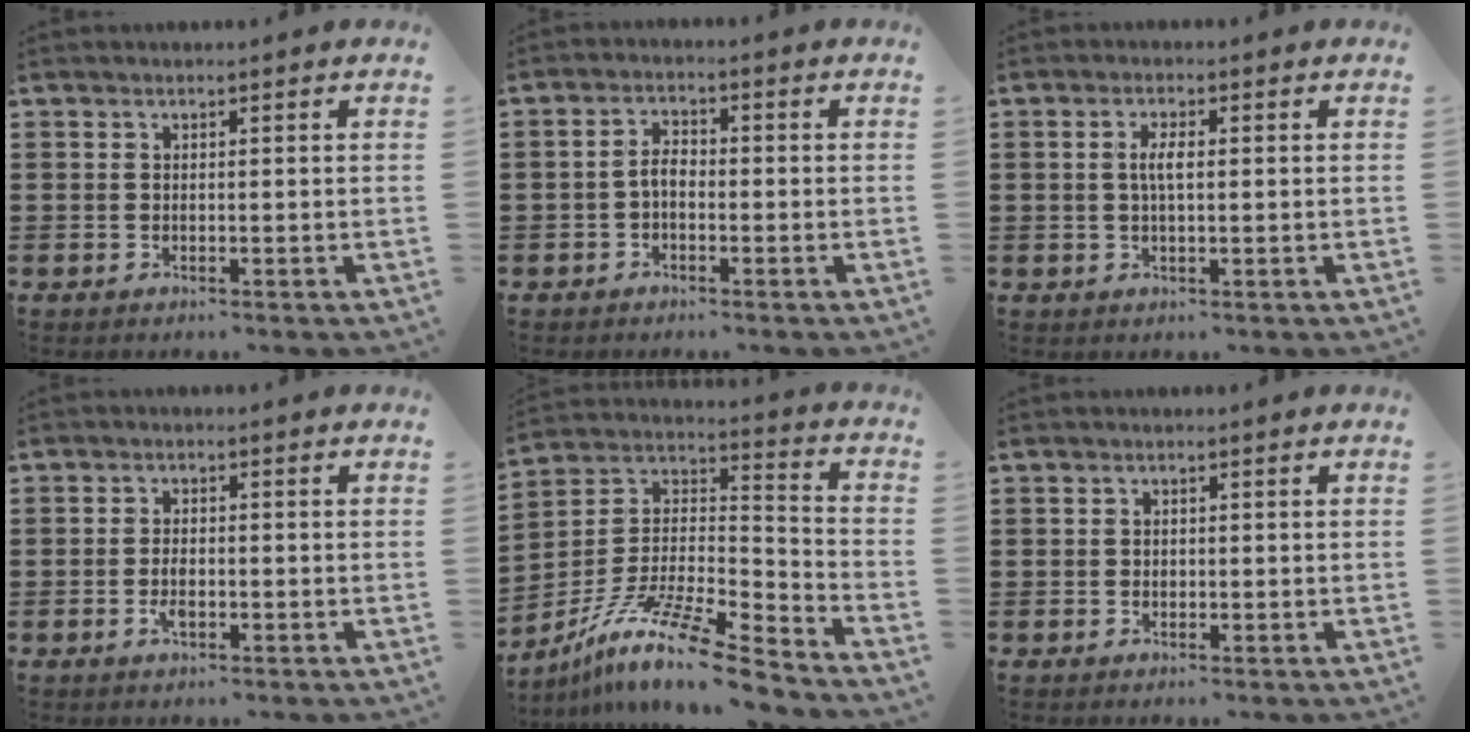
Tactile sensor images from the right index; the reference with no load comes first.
{"total": 2.7, "force": [-1.0, 1.5, 2.1], "torque": [-0.056, 0.001, -0.025]}
{"total": 2.9, "force": [0.2, 0.9, 2.8], "torque": [-0.054, 0.002, 0.001]}
{"total": 2.5, "force": [-0.8, 1.1, 2.1], "torque": [-0.047, -0.001, -0.017]}
{"total": 12.6, "force": [-10.0, 1.2, 7.6], "torque": [-0.144, 0.011, -0.194]}
{"total": 0.6, "force": [0.0, 0.6, 0.2], "torque": [-0.008, 0.003, 0.000]}